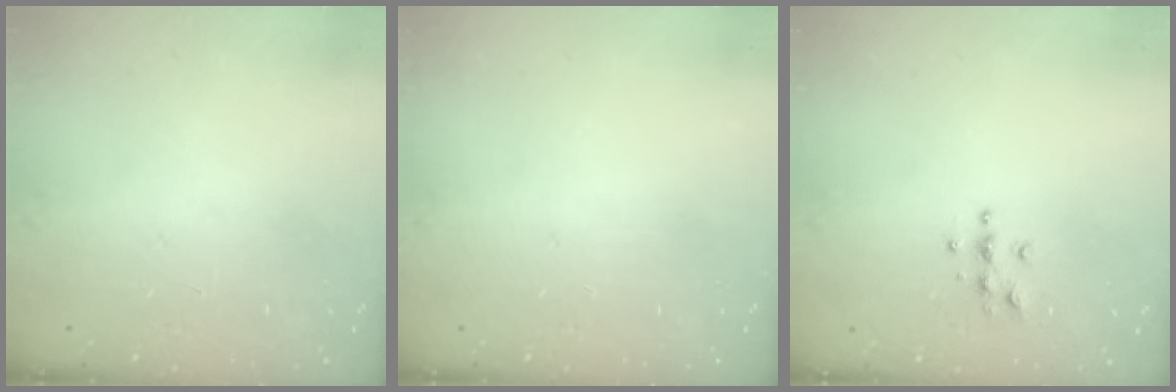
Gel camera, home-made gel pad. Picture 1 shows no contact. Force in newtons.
{"total": 0.0}
{"total": 3.9, "press": 3.8, "slide": 0.4}